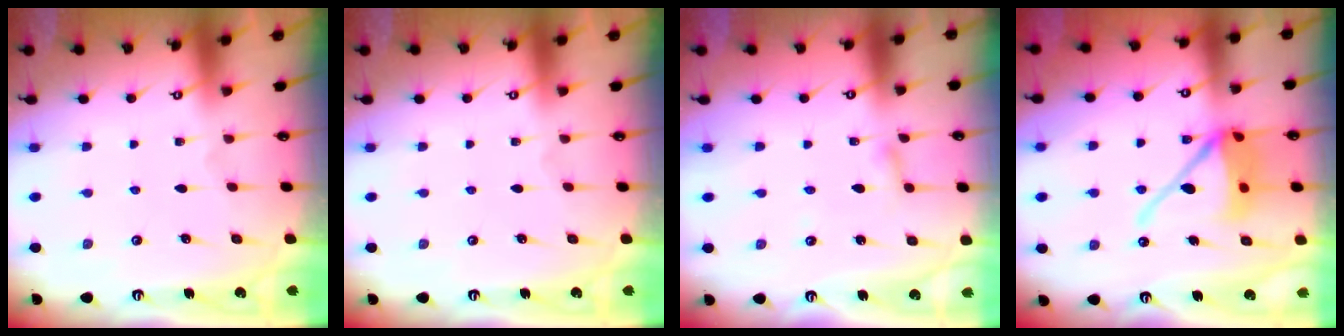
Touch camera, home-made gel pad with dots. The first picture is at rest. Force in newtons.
{"total": 0.0}
{"total": 1.8, "press": 1.7, "slide": 0.2}
{"total": 13.5, "press": 13.3, "slide": 2.0}